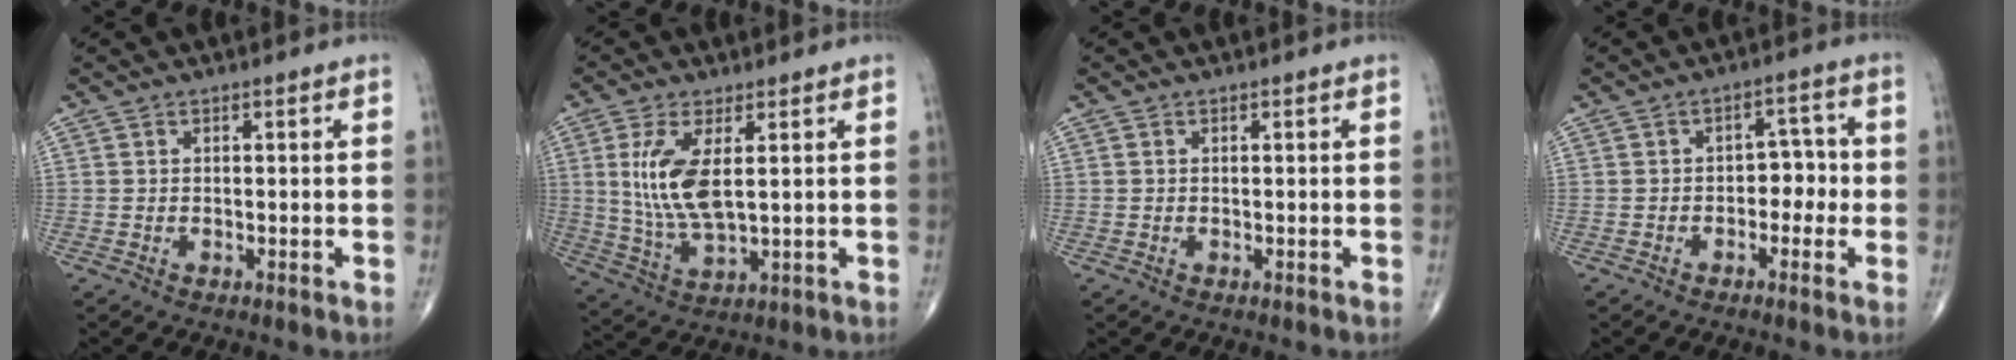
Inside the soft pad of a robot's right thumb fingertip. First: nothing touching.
{"total": 10.6, "force": [2.2, 4.1, 9.5], "torque": [-0.204, -0.017, 0.053]}
{"total": 0.0}
{"total": 3.3, "force": [-0.7, 2.3, 2.2], "torque": [-0.009, 0.013, -0.018]}